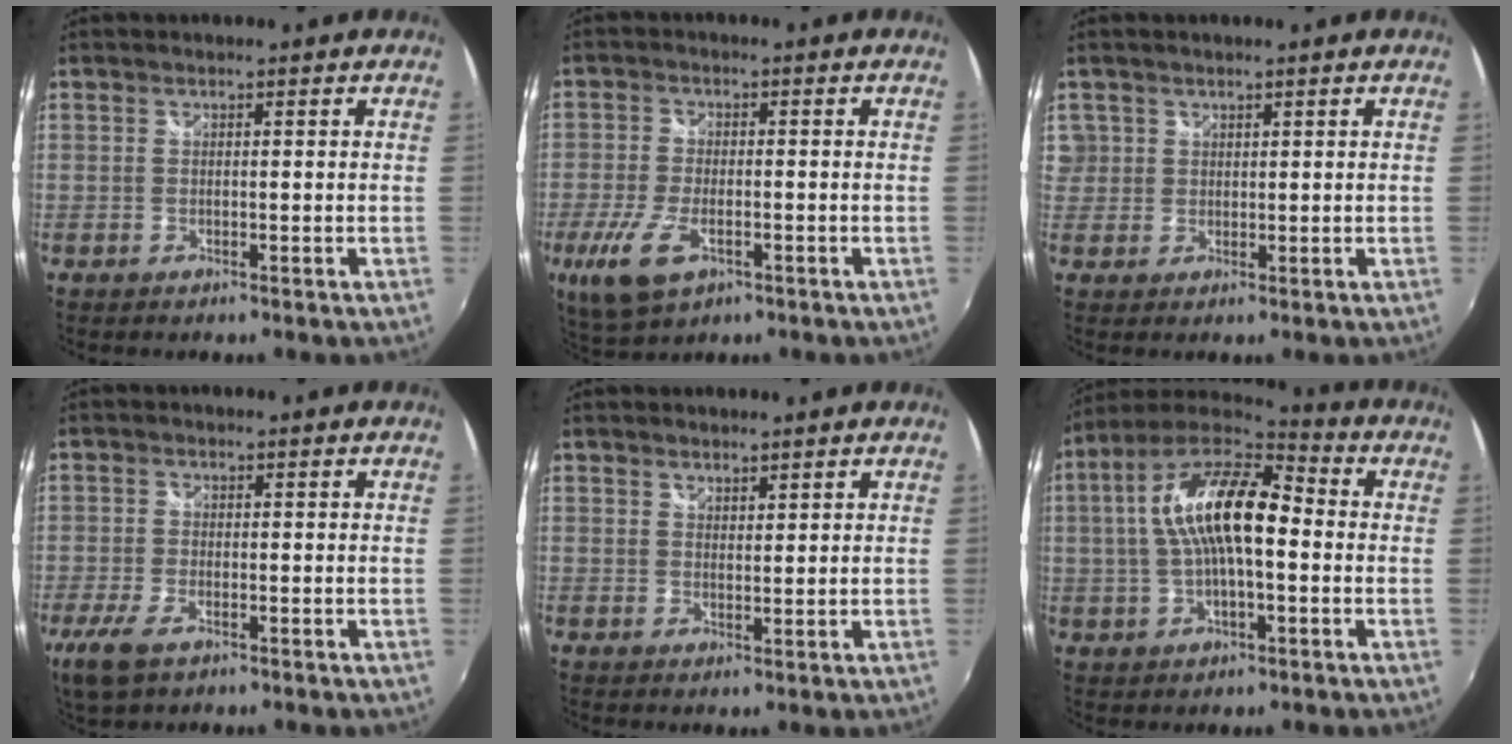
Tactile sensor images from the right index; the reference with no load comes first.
{"total": 9.9, "force": [-4.3, 4.9, 7.5], "torque": [-0.174, -0.024, -0.076]}
{"total": 3.5, "force": [1.3, 3.2, 0.2], "torque": [0.006, 0.010, 0.024]}
{"total": 6.0, "force": [-3.4, 2.7, 4.1], "torque": [-0.103, -0.018, -0.064]}
{"total": 1.7, "force": [1.6, 0.6, 0.3], "torque": [0.000, 0.001, 0.027]}
{"total": 16.1, "force": [0.6, 6.2, 14.8], "torque": [-0.274, 0.020, -0.001]}